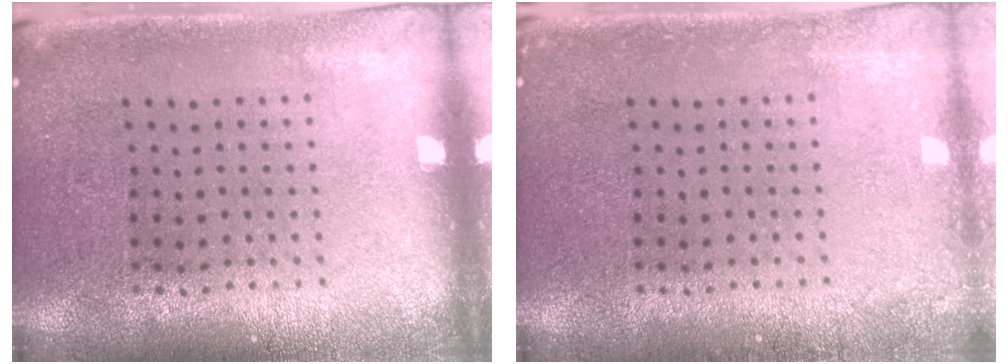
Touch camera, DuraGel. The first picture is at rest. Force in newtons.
{"total": 1.1, "press": 1.1, "slide": 0.1}